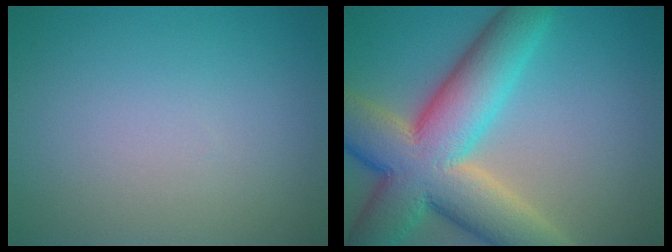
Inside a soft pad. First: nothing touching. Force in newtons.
{"total": 13.1, "press": 13.1, "slide": 0.4}